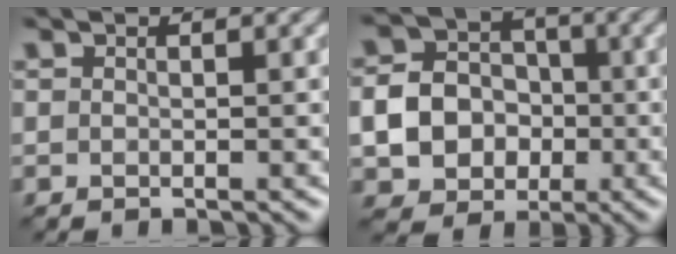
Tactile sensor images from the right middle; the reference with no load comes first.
{"total": 5.9, "force": [-1.3, 5.1, 2.6], "torque": [-0.042, -0.005, -0.040]}